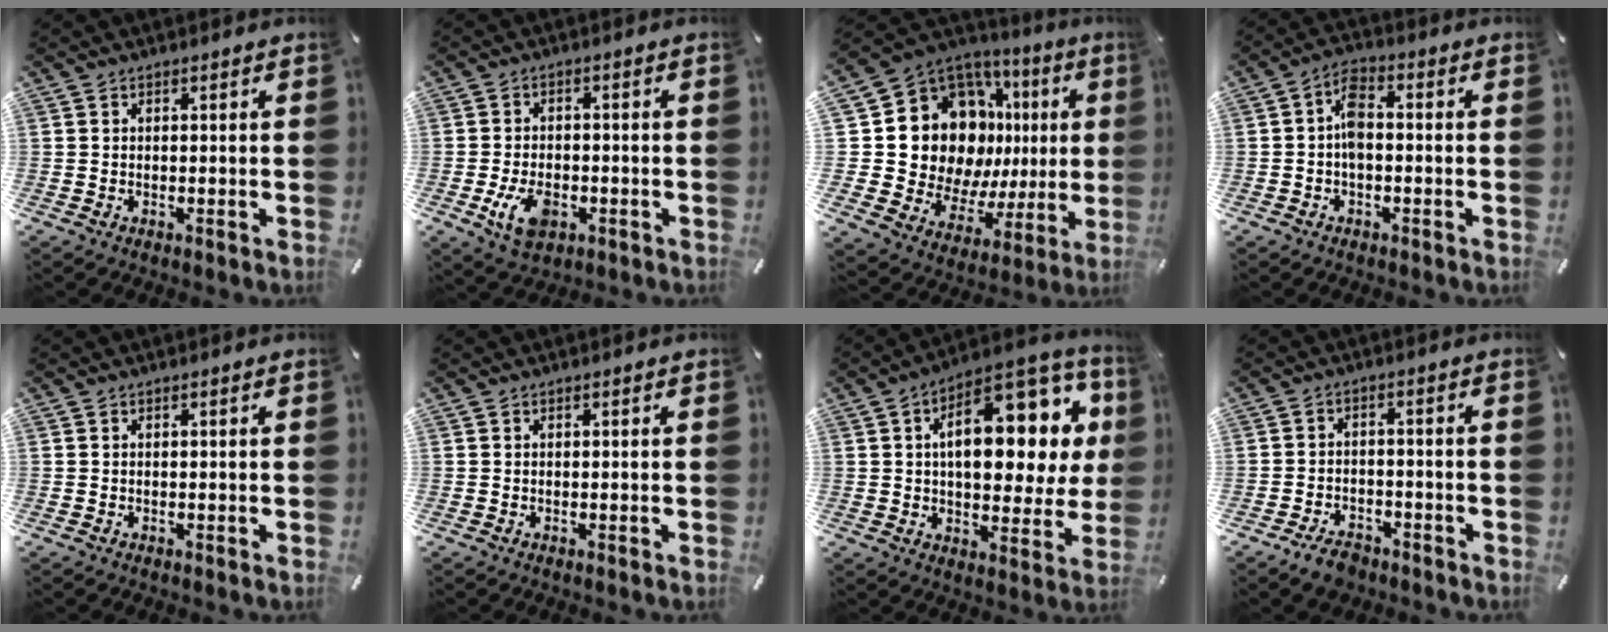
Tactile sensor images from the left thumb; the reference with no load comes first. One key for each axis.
{"total": 7.4, "fx": -2.5, "fy": 4.8, "fz": 5.1, "tx": -0.104, "ty": 0.006, "tz": -0.048}
{"total": 21.3, "fx": 6.2, "fy": 15.6, "fz": 13.2, "tx": -0.229, "ty": -0.057, "tz": 0.140}
{"total": 6.1, "fx": -0.9, "fy": 3.5, "fz": 4.9, "tx": -0.091, "ty": 0.017, "tz": -0.014}
{"total": 0.0}
{"total": 0.0}
{"total": 20.9, "fx": 6.4, "fy": 11.2, "fz": 16.5, "tx": -0.224, "ty": -0.038, "tz": 0.101}
{"total": 4.6, "fx": -3.6, "fy": 2.3, "fz": 1.7, "tx": -0.022, "ty": 0.025, "tz": -0.065}